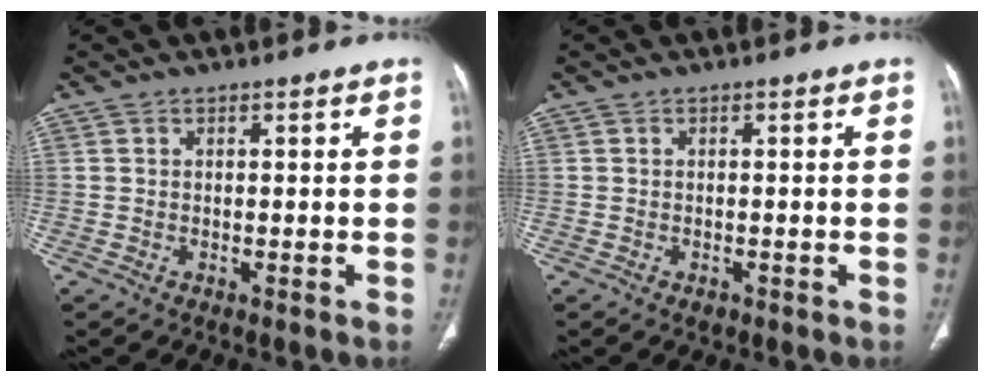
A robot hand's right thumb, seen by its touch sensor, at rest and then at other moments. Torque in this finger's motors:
{"motor_torque": [0.14, 0.16, 0.18, -0.26, 0.06]}